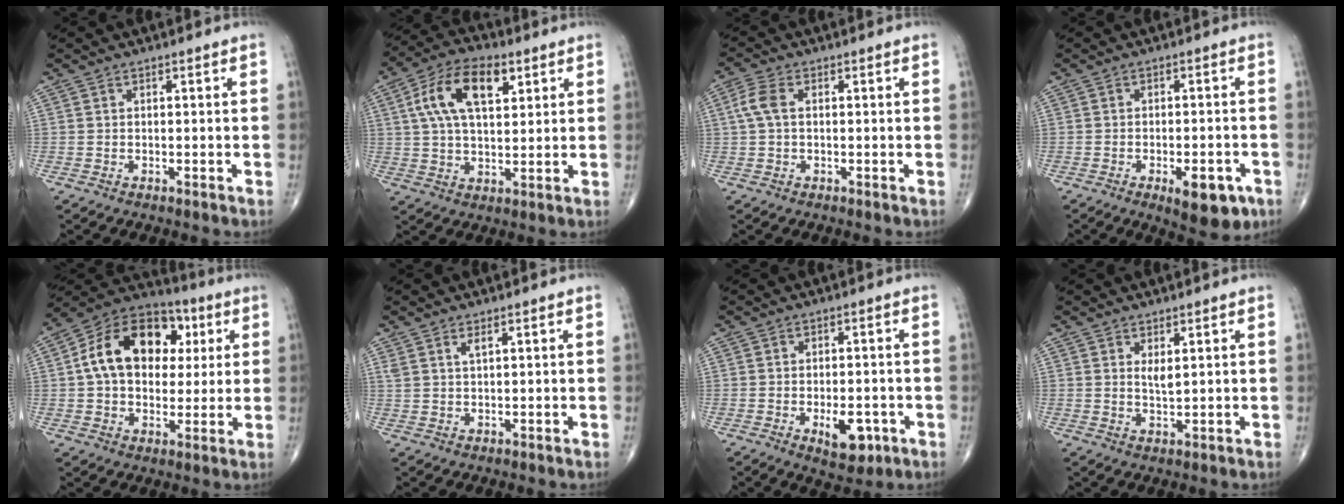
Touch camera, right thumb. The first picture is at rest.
{"total": 13.5, "force": [4.8, 7.1, 10.5], "torque": [-0.181, 0.006, 0.082]}
{"total": 4.3, "force": [0.6, 2.5, 3.5], "torque": [-0.089, 0.012, 0.007]}
{"total": 8.6, "force": [-3.9, 3.5, 6.9], "torque": [-0.081, 0.008, -0.044]}
{"total": 18.6, "force": [3.6, 13.0, 12.9], "torque": [-0.184, 0.018, 0.052]}
{"total": 1.9, "force": [1.2, 0.6, 1.4], "torque": [-0.031, -0.001, 0.027]}
{"total": 6.7, "force": [-2.4, 3.4, 5.2], "torque": [-0.060, 0.006, -0.024]}
{"total": 2.1, "force": [1.0, 0.7, 1.8], "torque": [-0.031, -0.011, 0.021]}